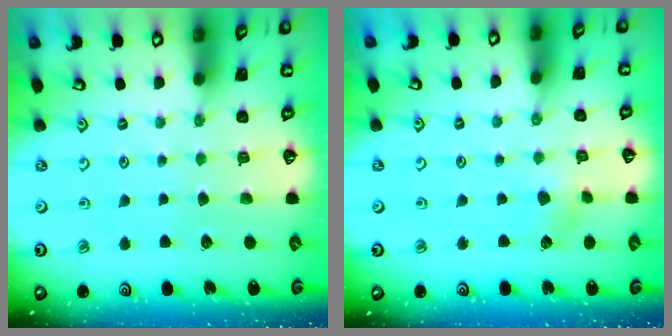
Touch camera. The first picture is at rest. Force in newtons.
{"total": 1.8, "press": 1.8, "slide": 0.3}